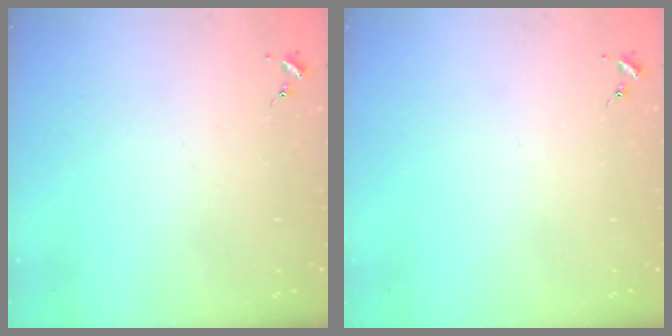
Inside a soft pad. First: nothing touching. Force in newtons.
{"total": 0.0}